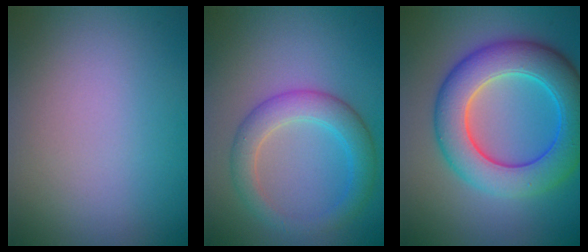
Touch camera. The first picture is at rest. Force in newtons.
{"total": 4.0, "press": 4.0, "slide": 0.1}
{"total": 9.0, "press": 9.0, "slide": 0.2}